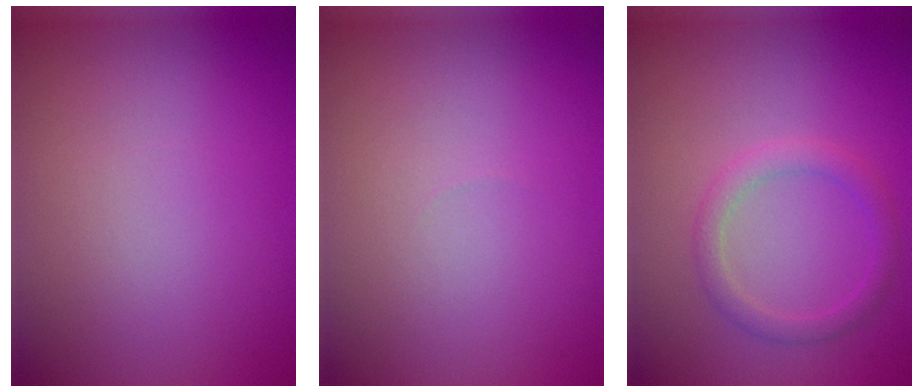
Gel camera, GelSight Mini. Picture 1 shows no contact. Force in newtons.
{"total": 0.0}
{"total": 2.0, "press": 2.0, "slide": 0.0}